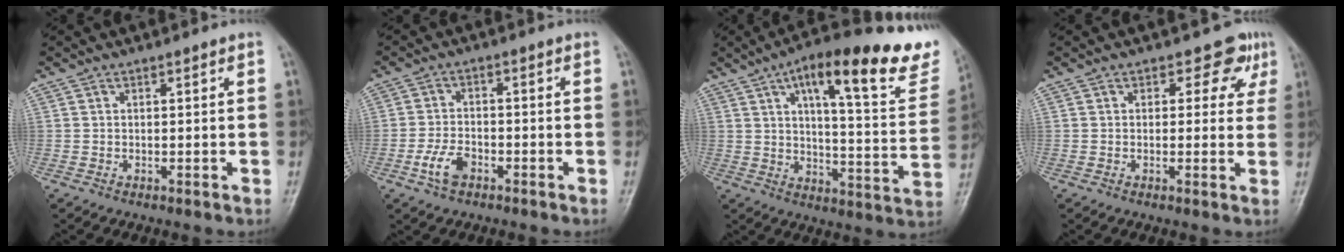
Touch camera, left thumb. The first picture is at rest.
{"total": 4.9, "force": [-2.5, 2.8, 3.1], "torque": [-0.062, 0.015, -0.050]}
{"total": 24.4, "force": [14.7, 6.8, 18.3], "torque": [-0.219, -0.040, 0.198]}
{"total": 4.8, "force": [2.4, 3.5, 2.3], "torque": [0.015, -0.003, 0.018]}